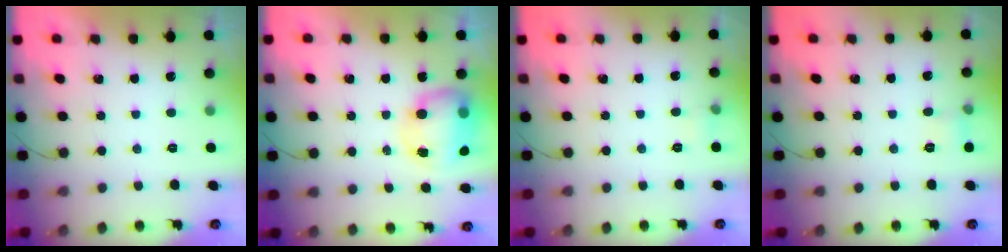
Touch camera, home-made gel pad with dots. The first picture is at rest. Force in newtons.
{"total": 9.9, "press": 9.5, "slide": 2.7}
{"total": 3.1, "press": 2.9, "slide": 1.1}
{"total": 4.7, "press": 4.5, "slide": 1.4}